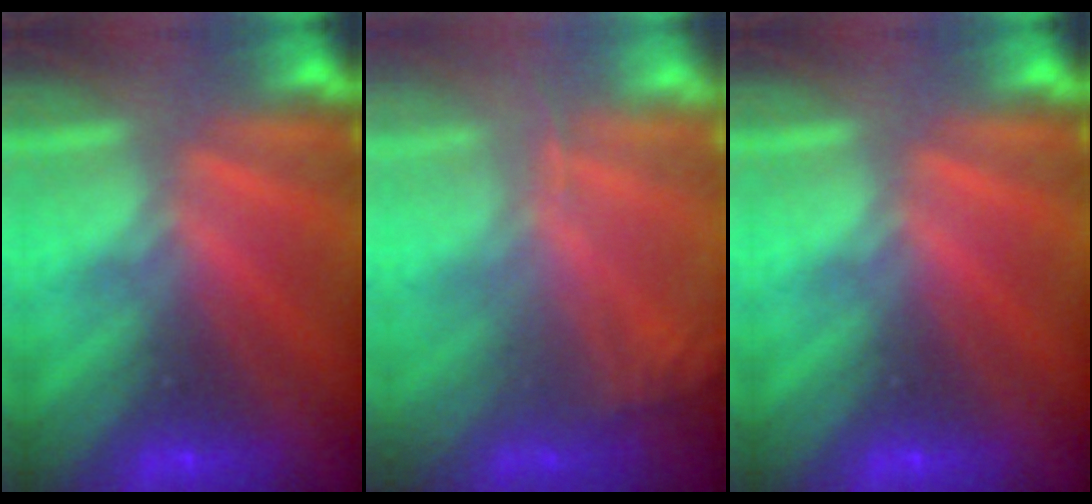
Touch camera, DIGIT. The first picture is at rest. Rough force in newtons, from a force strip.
{"total": 1.1}
{"total": 0.0}